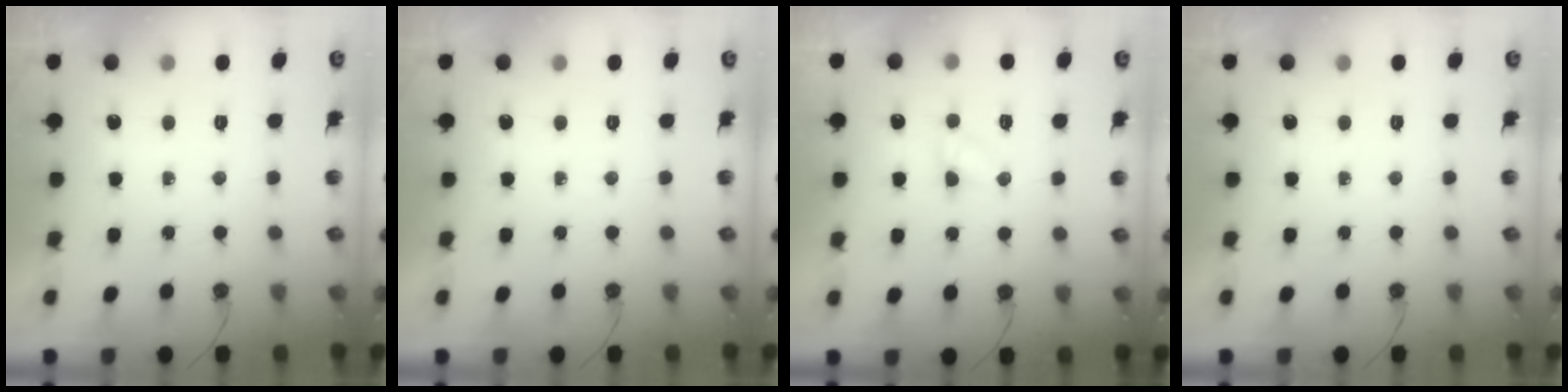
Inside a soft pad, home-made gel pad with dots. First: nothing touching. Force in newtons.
{"total": 0.0}
{"total": 3.3, "press": 3.3, "slide": 0.3}
{"total": 0.0}